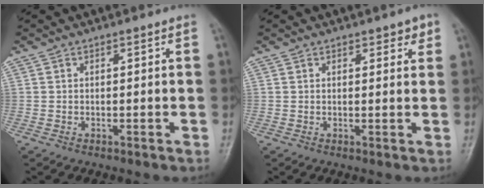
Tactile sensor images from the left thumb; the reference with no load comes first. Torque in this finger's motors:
{"motor_torque": [-0.17, 0.17, -0.18, 0.02, 0.06]}